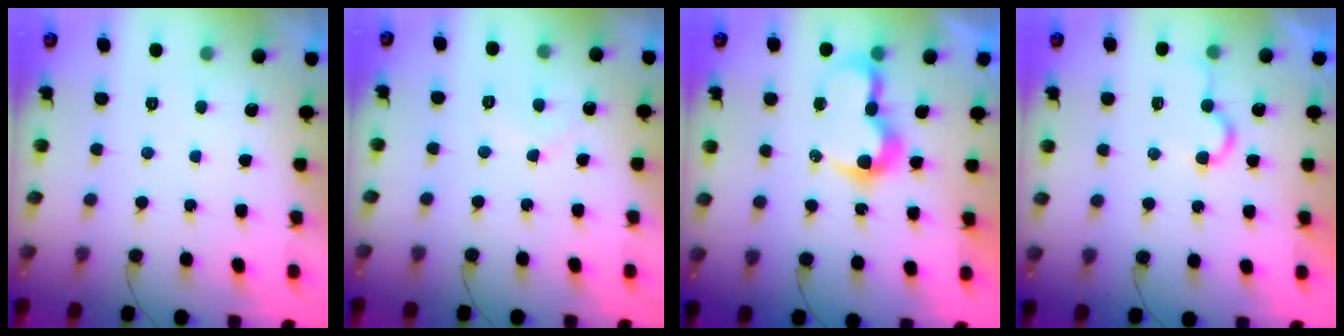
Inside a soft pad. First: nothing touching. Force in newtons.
{"total": 5.5, "press": 5.5, "slide": 0.5}
{"total": 8.0, "press": 8.0, "slide": 0.2}
{"total": 6.6, "press": 6.6, "slide": 0.7}